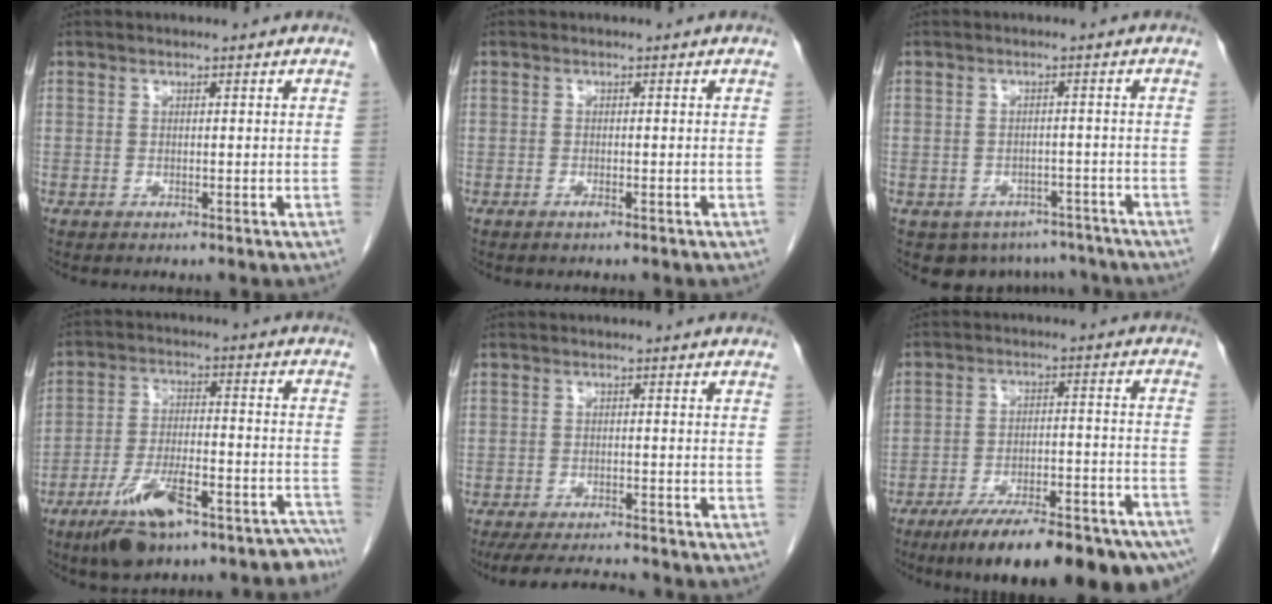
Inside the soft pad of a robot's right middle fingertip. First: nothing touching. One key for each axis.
{"total": 0.6, "fx": -0.5, "fy": 0.1, "fz": 0.4, "tx": -0.012, "ty": 0.000, "tz": -0.008}
{"total": 7.5, "fx": -5.9, "fy": 4.6, "fz": 0.9, "tx": -0.005, "ty": 0.009, "tz": -0.067}
{"total": 16.2, "fx": -12.6, "fy": 4.6, "fz": 9.1, "tx": -0.100, "ty": 0.043, "tz": -0.200}
{"total": 6.8, "fx": -6.4, "fy": 0.4, "fz": 2.2, "tx": -0.037, "ty": -0.011, "tz": -0.100}
{"total": 22.7, "fx": -17.2, "fy": 4.1, "fz": 14.2, "tx": -0.144, "ty": 0.005, "tz": -0.243}